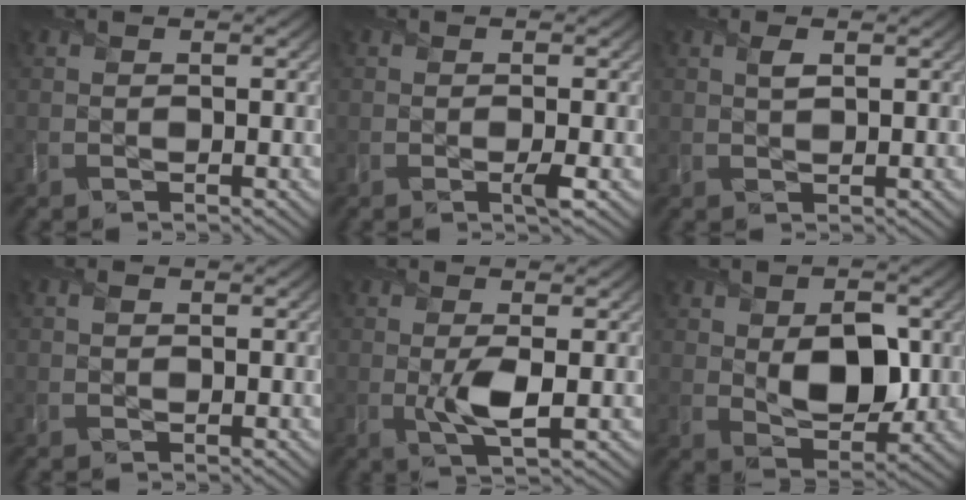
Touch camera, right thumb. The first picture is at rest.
{"total": 1.2, "force": [-0.3, 0.0, 1.1], "torque": [-0.020, -0.002, -0.009]}
{"total": 1.2, "force": [0.7, 0.4, 0.9], "torque": [-0.020, 0.000, 0.013]}
{"total": 0.6, "force": [0.3, 0.5, 0.3], "torque": [-0.004, -0.001, 0.002]}
{"total": 3.5, "force": [-0.1, 1.0, 3.4], "torque": [-0.072, -0.004, -0.002]}
{"total": 7.9, "force": [0.6, 4.8, 6.2], "torque": [-0.105, -0.006, 0.011]}